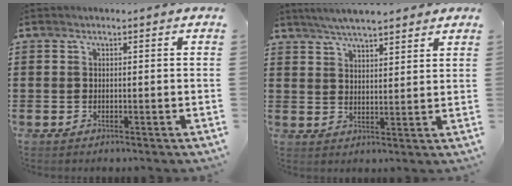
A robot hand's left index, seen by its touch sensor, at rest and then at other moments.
{"total": 4.5, "force": [4.2, 0.4, 1.6], "torque": [-0.043, -0.006, 0.075]}